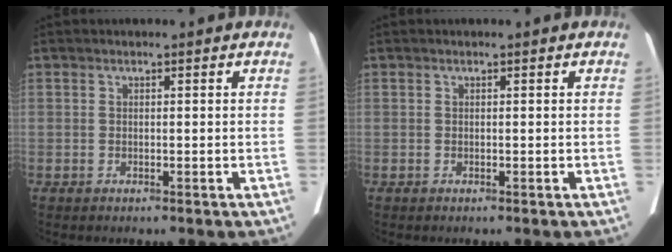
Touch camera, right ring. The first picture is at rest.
{"total": 0.0}